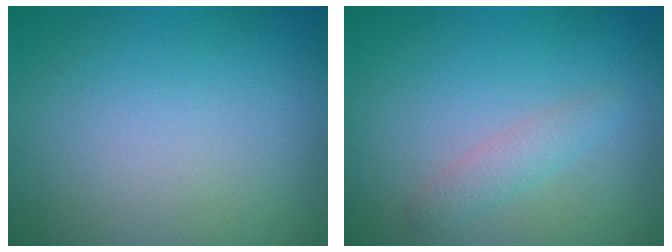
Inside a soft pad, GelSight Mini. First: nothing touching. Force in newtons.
{"total": 1.6, "press": 1.6, "slide": 0.1}